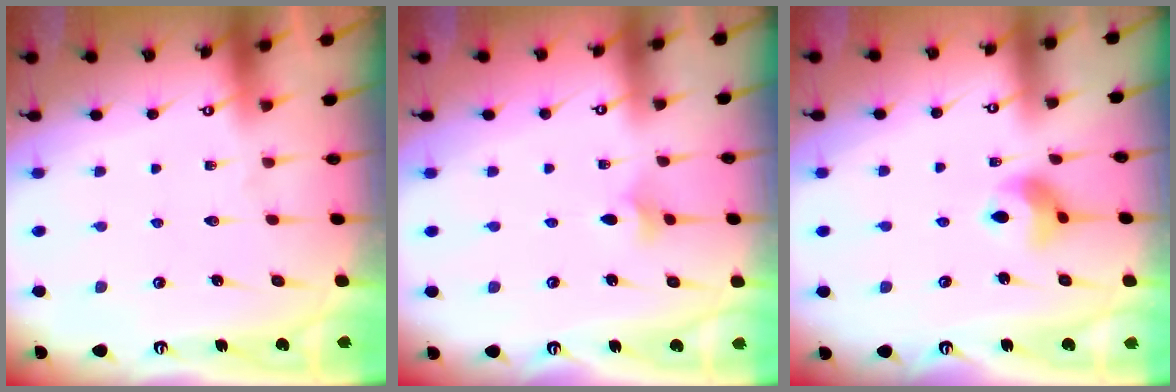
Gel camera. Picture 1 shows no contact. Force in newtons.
{"total": 3.0, "press": 2.9, "slide": 0.8}
{"total": 7.8, "press": 7.7, "slide": 1.0}